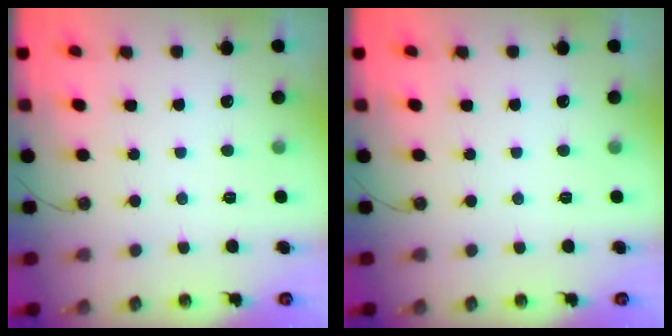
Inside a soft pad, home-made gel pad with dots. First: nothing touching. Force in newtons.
{"total": 0.0}